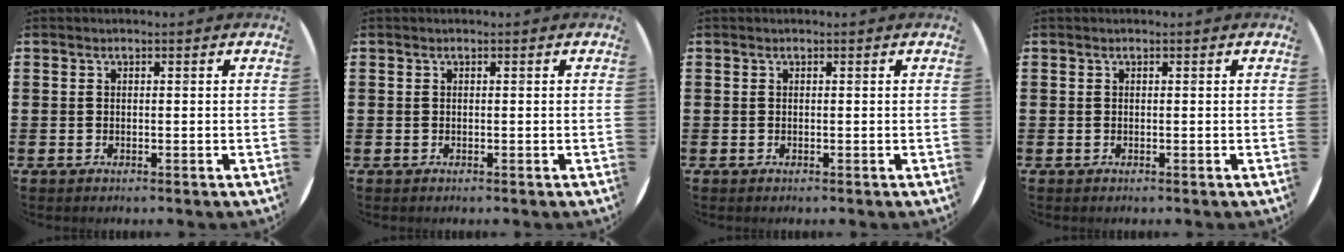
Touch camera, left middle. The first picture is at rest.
{"total": 0.0}
{"total": 0.0}
{"total": 0.0}